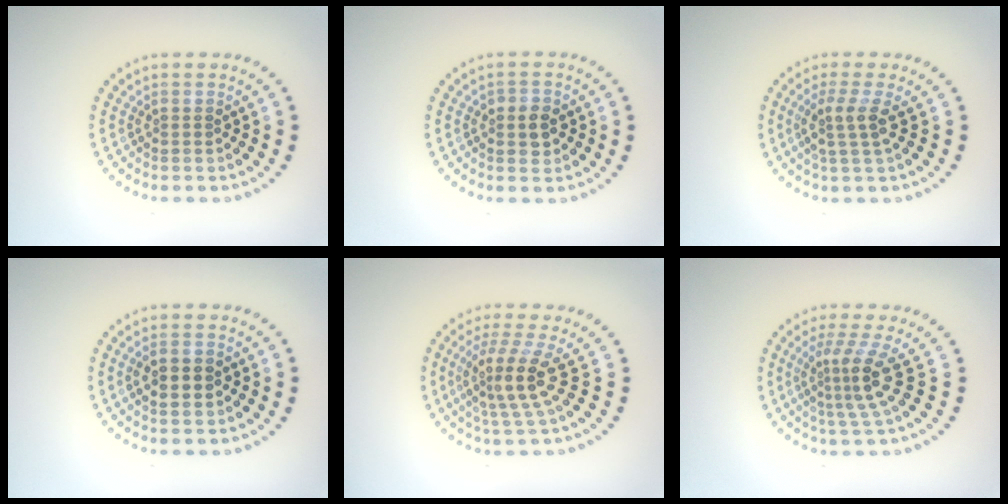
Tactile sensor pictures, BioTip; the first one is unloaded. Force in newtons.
{"total": 2.1, "press": 2.0, "slide": 0.5}
{"total": 2.5, "press": 1.9, "slide": 1.7}
{"total": 2.5, "press": 2.5, "slide": 0.2}
{"total": 4.0, "press": 3.1, "slide": 2.4}
{"total": 3.9, "press": 2.7, "slide": 2.8}